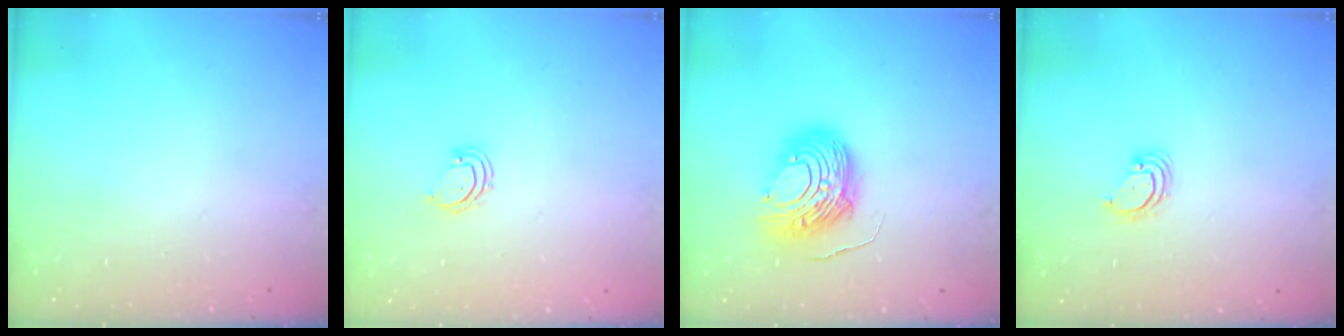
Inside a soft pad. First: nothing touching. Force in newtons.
{"total": 3.7, "press": 3.6, "slide": 0.5}
{"total": 11.2, "press": 11.2, "slide": 1.1}
{"total": 3.1, "press": 3.1, "slide": 0.3}